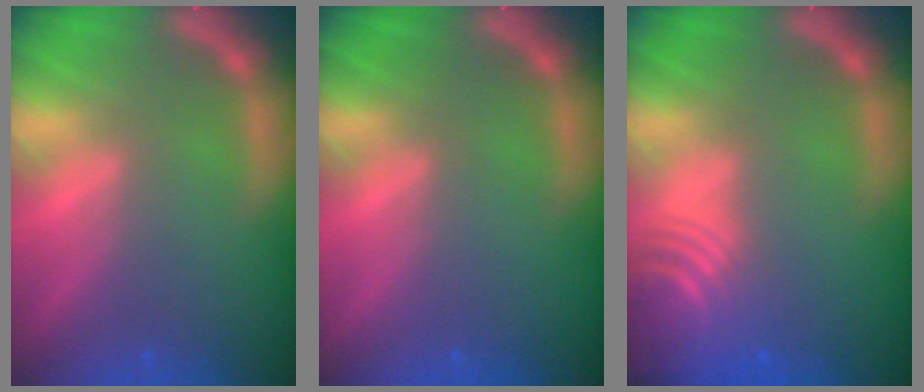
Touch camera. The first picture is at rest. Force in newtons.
{"total": 0.0}
{"total": 9.1}